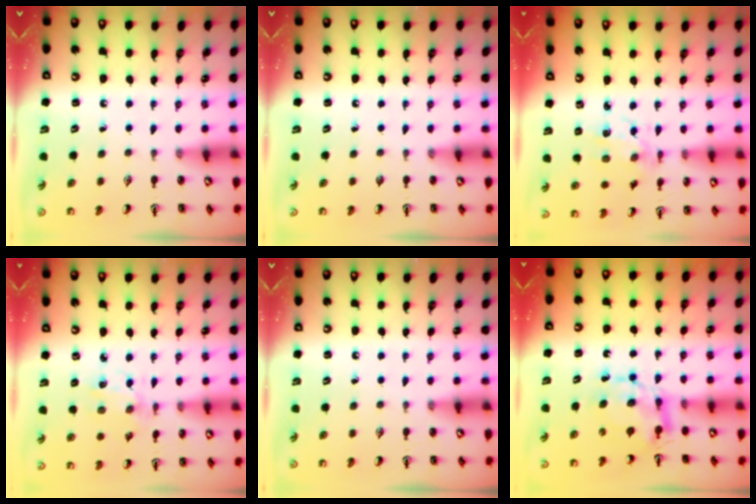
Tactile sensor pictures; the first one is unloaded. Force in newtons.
{"total": 0.0}
{"total": 5.2, "press": 5.2, "slide": 0.2}
{"total": 2.1, "press": 2.0, "slide": 0.6}
{"total": 0.0}
{"total": 6.5, "press": 6.5, "slide": 0.5}